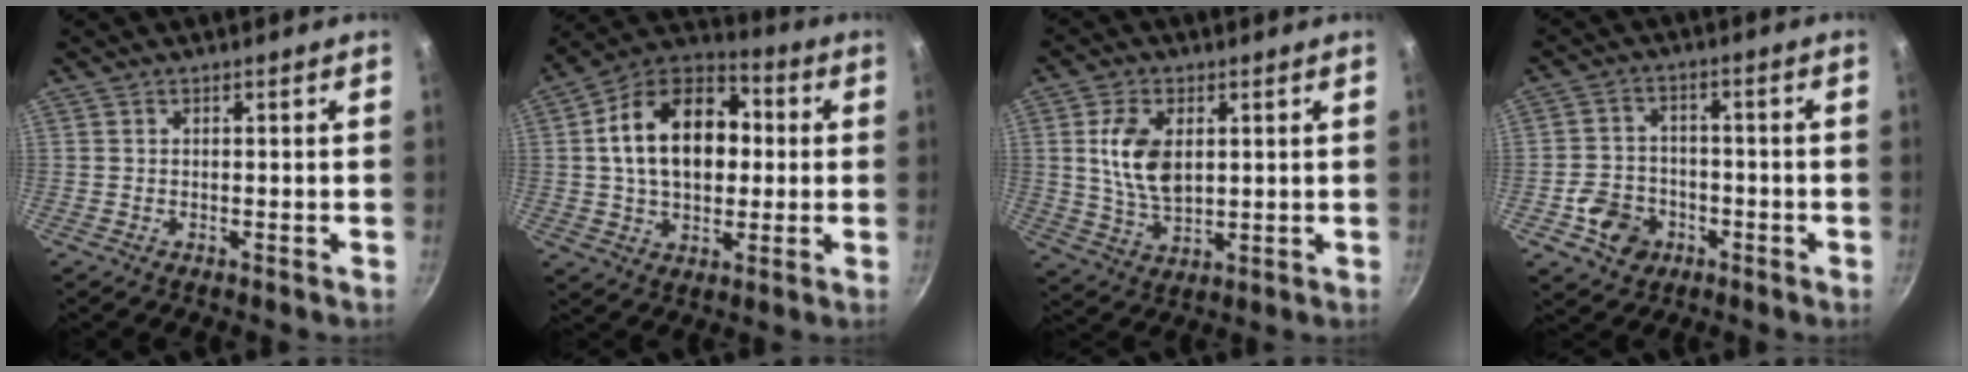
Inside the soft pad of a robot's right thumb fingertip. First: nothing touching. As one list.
[{"total": 19.8, "force": [2.1, 13.4, 14.4], "torque": [-0.208, 0.031, 0.020]}, {"total": 10.3, "force": [2.0, 6.3, 8.0], "torque": [-0.142, -0.013, 0.043]}, {"total": 8.0, "force": [-3.3, 6.6, 3.2], "torque": [-0.037, 0.034, -0.056]}]